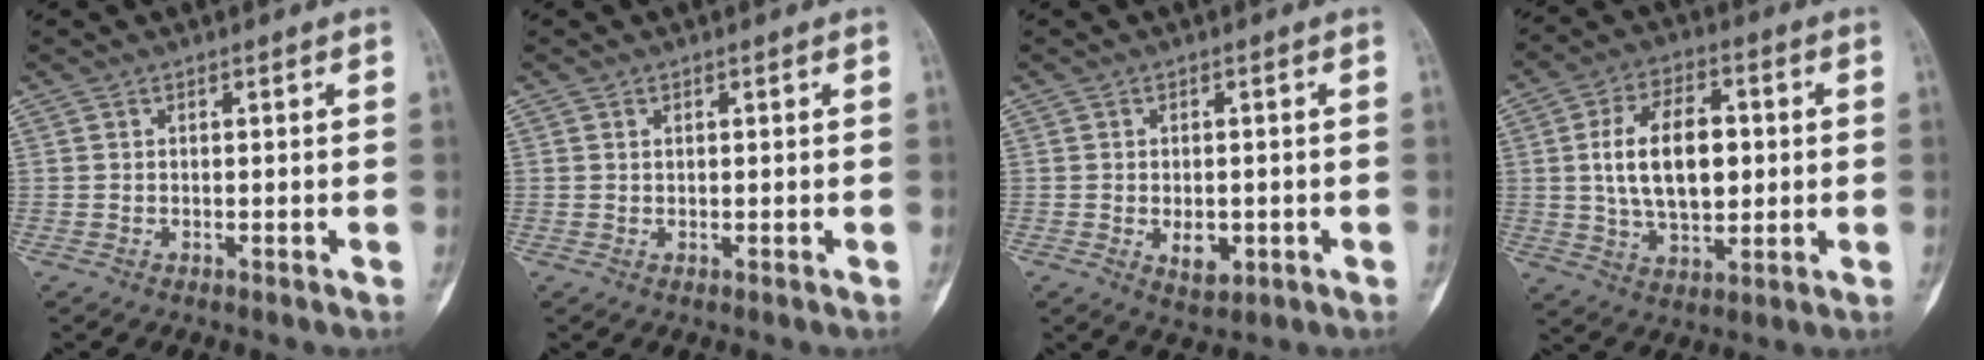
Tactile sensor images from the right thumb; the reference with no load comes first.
{"total": 0.6, "force": [0.3, 0.4, 0.3], "torque": [-0.005, 0.000, 0.006]}
{"total": 4.5, "force": [-1.1, 2.7, 3.4], "torque": [-0.038, -0.003, -0.007]}
{"total": 14.6, "force": [1.5, 8.4, 11.8], "torque": [-0.185, 0.003, 0.027]}